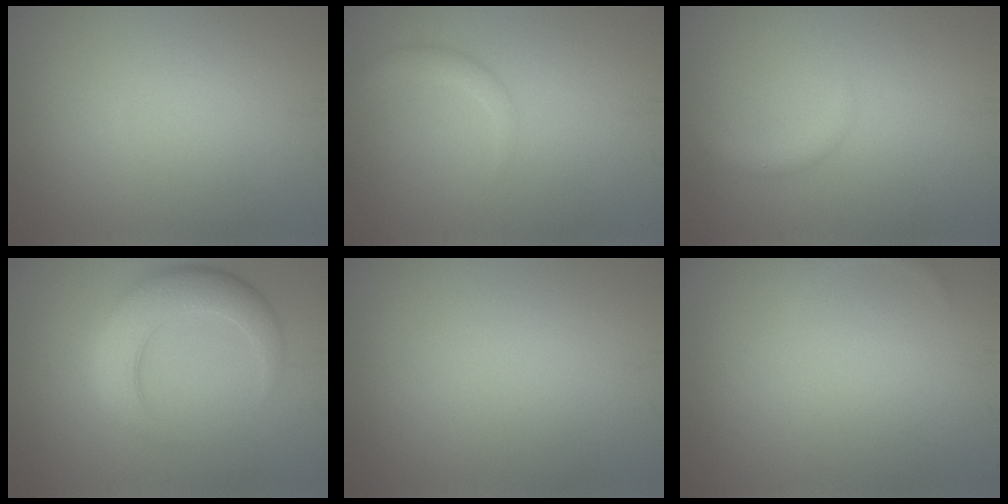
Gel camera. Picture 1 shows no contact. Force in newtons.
{"total": 1.7, "press": 1.7, "slide": 0.1}
{"total": 1.5, "press": 1.5, "slide": 0.2}
{"total": 5.7, "press": 5.6, "slide": 0.2}
{"total": 0.0}
{"total": 0.5, "press": 0.5, "slide": 0.1}